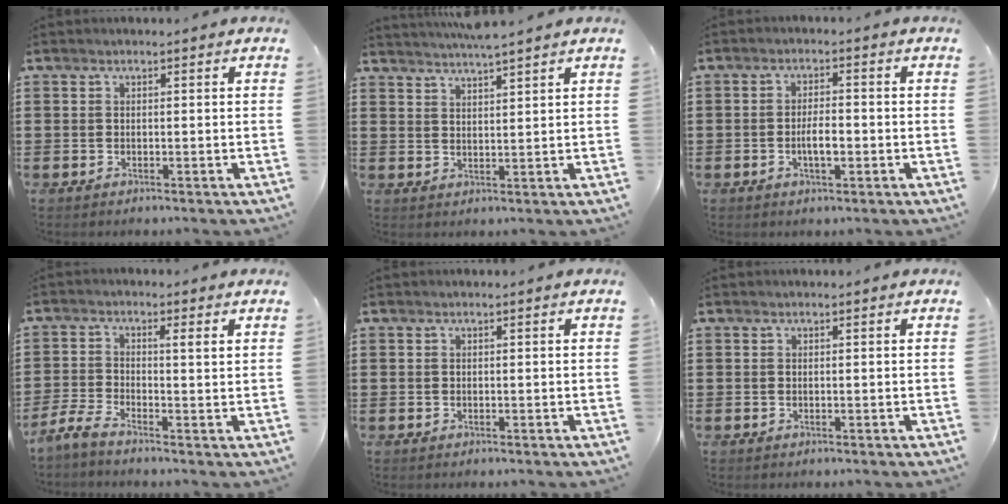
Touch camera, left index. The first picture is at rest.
{"total": 3.0, "force": [2.9, -0.6, 0.4], "torque": [-0.015, -0.010, 0.054]}
{"total": 3.9, "force": [-0.9, 1.3, 3.5], "torque": [-0.062, 0.005, -0.017]}
{"total": 3.1, "force": [-0.9, 0.0, 2.9], "torque": [-0.069, -0.011, -0.024]}
{"total": 0.0}
{"total": 0.0}